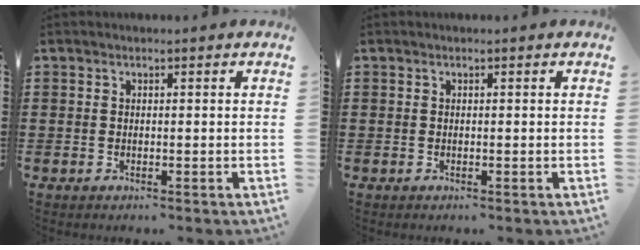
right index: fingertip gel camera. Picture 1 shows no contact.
{"total": 0.0}